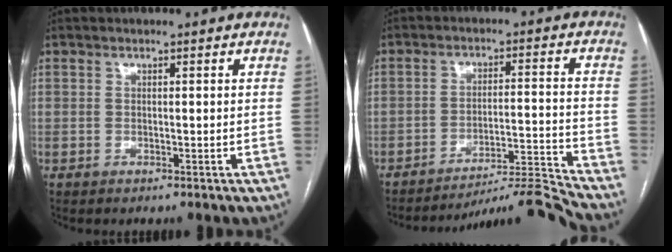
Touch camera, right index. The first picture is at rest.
{"total": 10.4, "force": [-9.6, -3.9, -0.1], "torque": [0.011, 0.023, -0.157]}